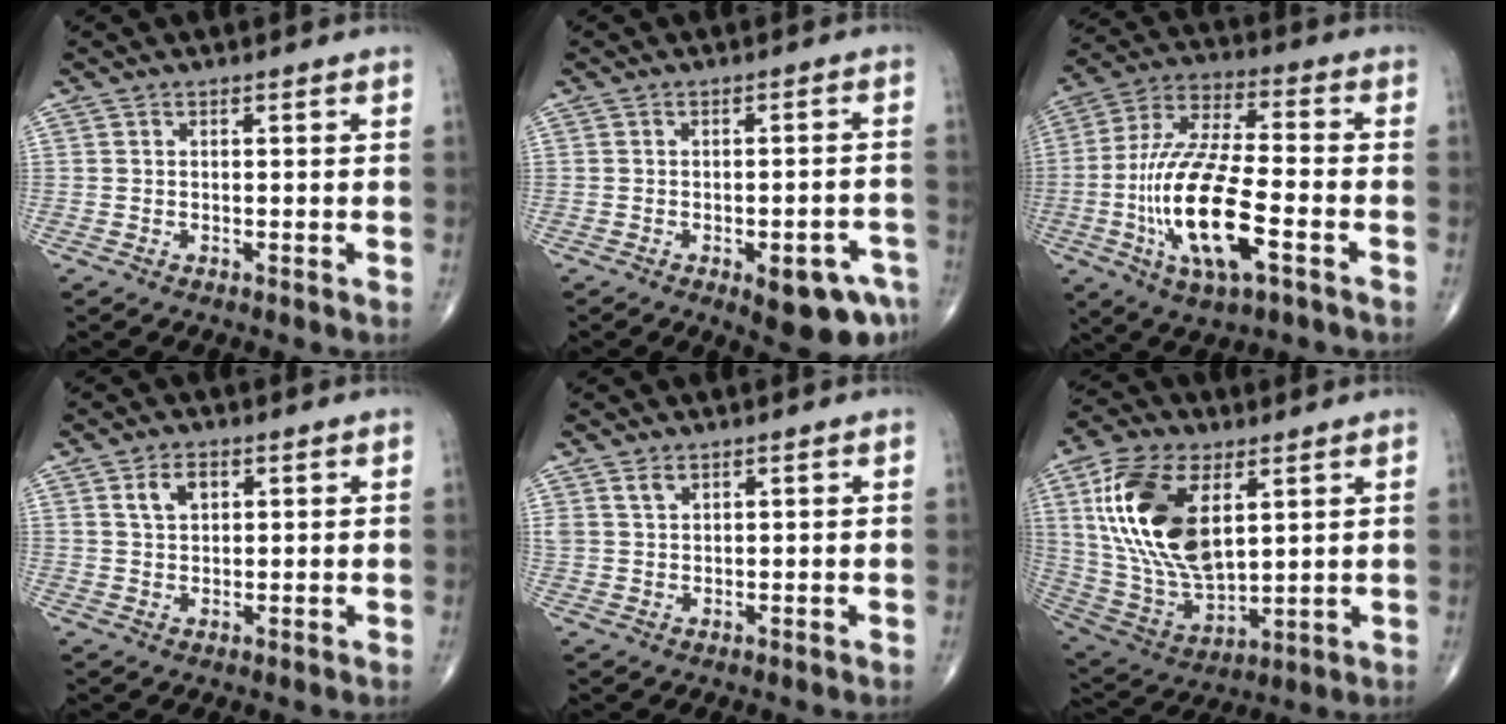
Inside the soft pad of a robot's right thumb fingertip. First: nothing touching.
{"total": 9.5, "force": [-5.0, 3.3, 7.4], "torque": [-0.072, 0.022, -0.055]}
{"total": 19.7, "force": [-5.7, 7.1, 17.5], "torque": [-0.354, 0.025, -0.099]}
{"total": 4.1, "force": [1.8, 2.6, 2.7], "torque": [-0.040, -0.003, 0.034]}
{"total": 2.1, "force": [1.5, 1.2, 0.9], "torque": [-0.012, -0.007, 0.033]}
{"total": 21.2, "force": [6.5, 11.1, 16.9], "torque": [-0.324, -0.025, 0.126]}